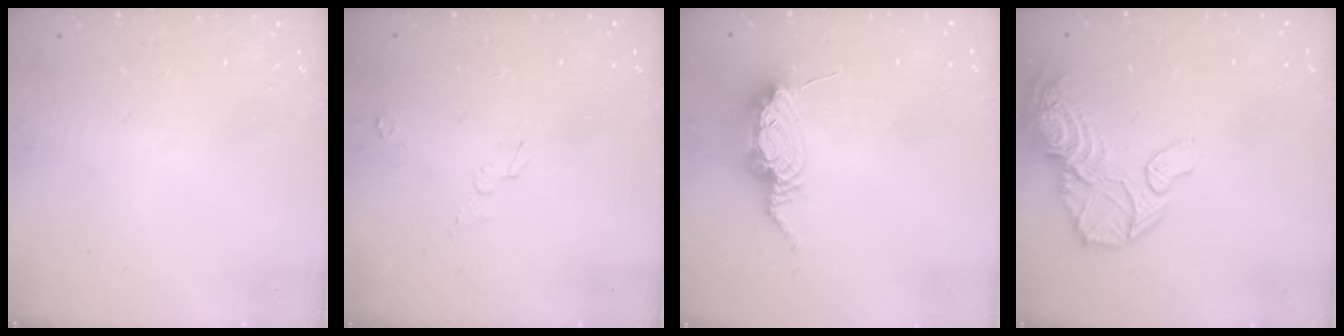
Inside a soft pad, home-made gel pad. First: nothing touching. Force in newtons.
{"total": 3.4, "press": 3.4, "slide": 0.3}
{"total": 10.8, "press": 10.4, "slide": 2.8}
{"total": 21.5, "press": 18.0, "slide": 11.9}